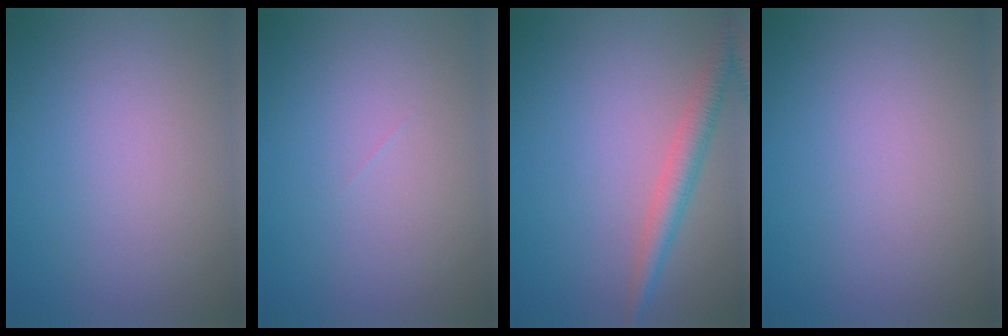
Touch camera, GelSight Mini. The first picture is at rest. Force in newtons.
{"total": 0.0}
{"total": 2.9, "press": 2.9, "slide": 0.2}
{"total": 0.0}